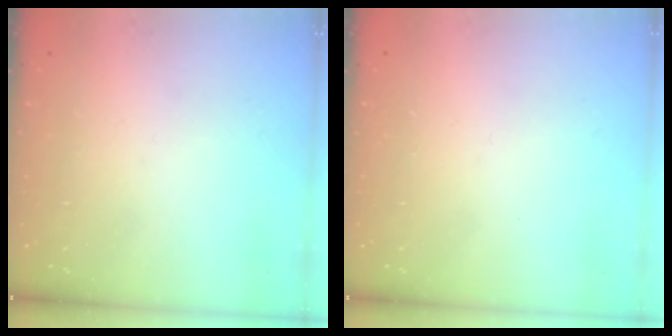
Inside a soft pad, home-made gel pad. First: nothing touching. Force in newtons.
{"total": 0.0}